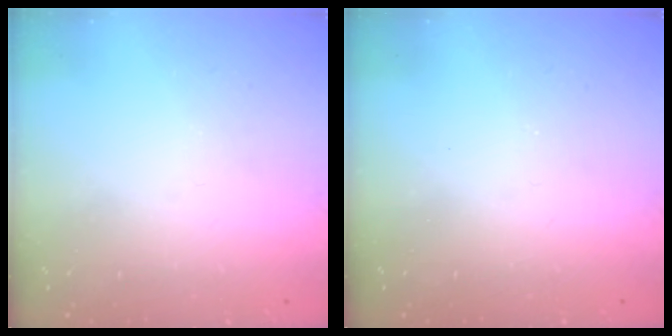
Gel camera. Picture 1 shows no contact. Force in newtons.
{"total": 2.5, "press": 2.4, "slide": 0.4}